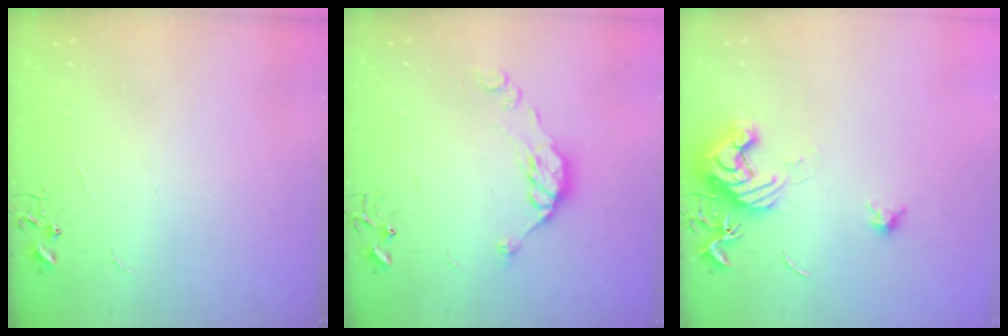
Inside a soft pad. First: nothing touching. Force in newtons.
{"total": 10.5, "press": 10.5, "slide": 0.3}
{"total": 13.1, "press": 13.1, "slide": 1.0}